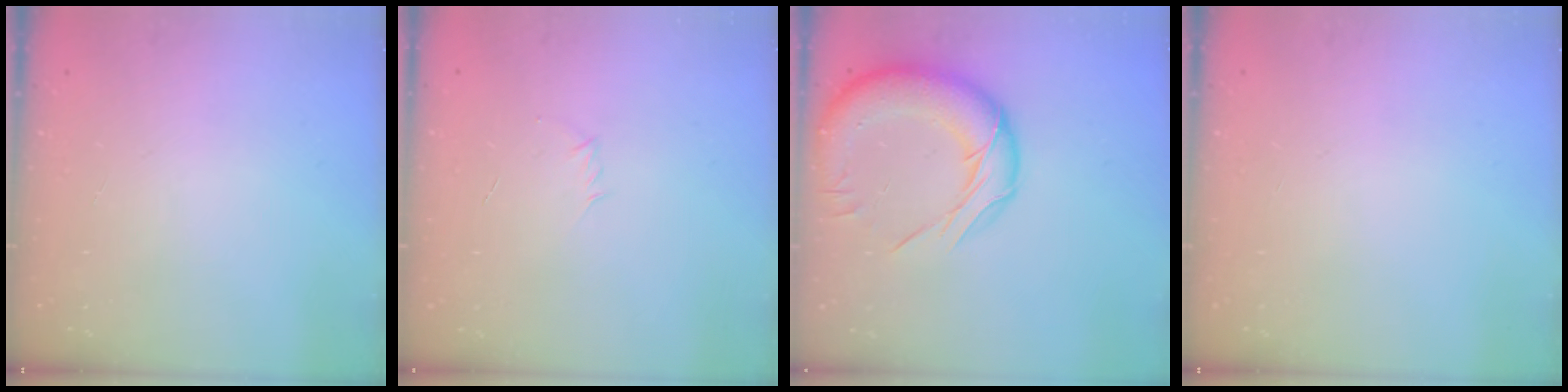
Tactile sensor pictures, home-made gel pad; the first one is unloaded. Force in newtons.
{"total": 2.9, "press": 2.8, "slide": 0.8}
{"total": 18.5, "press": 18.2, "slide": 3.6}
{"total": 0.0}